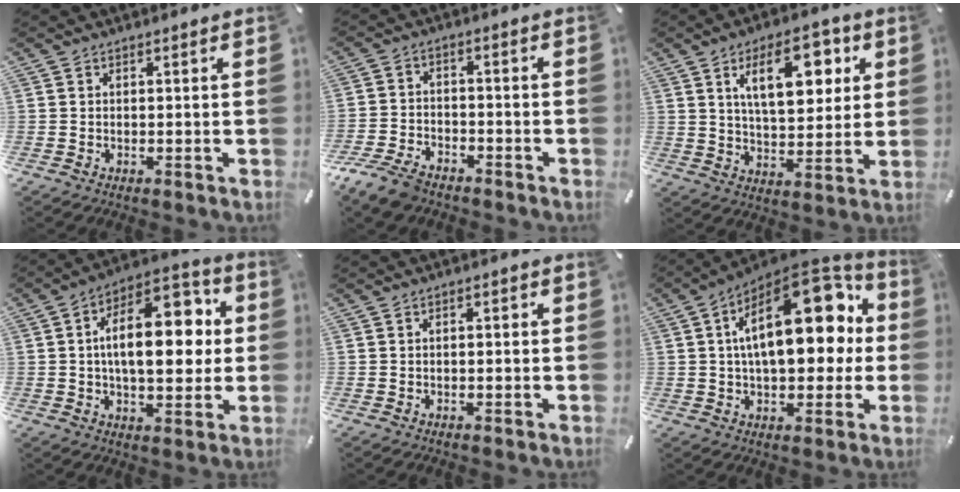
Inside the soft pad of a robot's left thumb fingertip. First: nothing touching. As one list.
[{"total": 7.3, "force": [-5.9, 3.2, 2.8], "torque": [-0.069, 0.022, -0.114]}, {"total": 15.2, "force": [6.3, 7.8, 11.5], "torque": [-0.172, -0.007, 0.104]}, {"total": 18.5, "force": [2.8, 9.8, 15.5], "torque": [-0.239, -0.004, 0.041]}, {"total": 1.0, "force": [-0.4, 0.6, 0.7], "torque": [-0.015, 0.003, -0.008]}, {"total": 22.8, "force": [5.7, 12.2, 18.4], "torque": [-0.274, -0.033, 0.090]}]